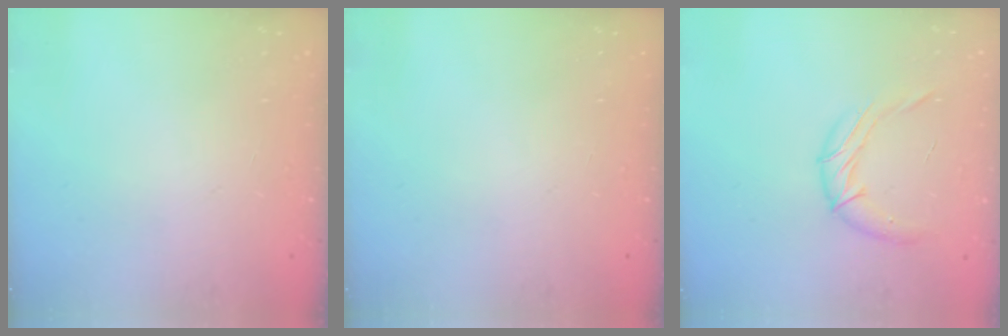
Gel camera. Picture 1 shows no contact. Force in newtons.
{"total": 0.0}
{"total": 10.0, "press": 10.0, "slide": 0.9}